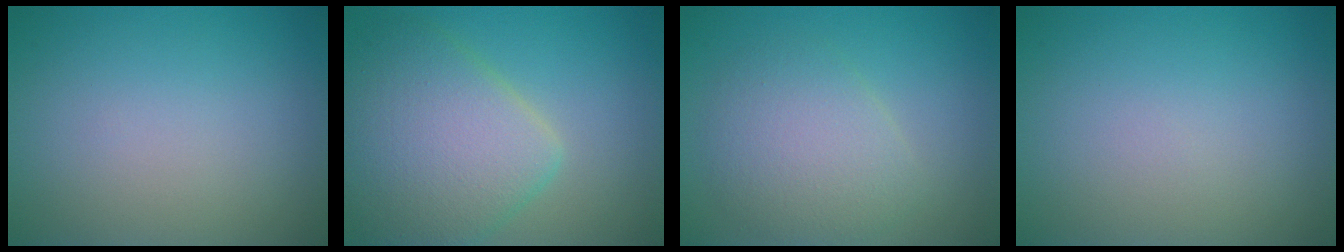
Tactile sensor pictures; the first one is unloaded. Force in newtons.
{"total": 7.4, "press": 7.4, "slide": 0.4}
{"total": 4.0, "press": 4.0, "slide": 0.0}
{"total": 0.0}